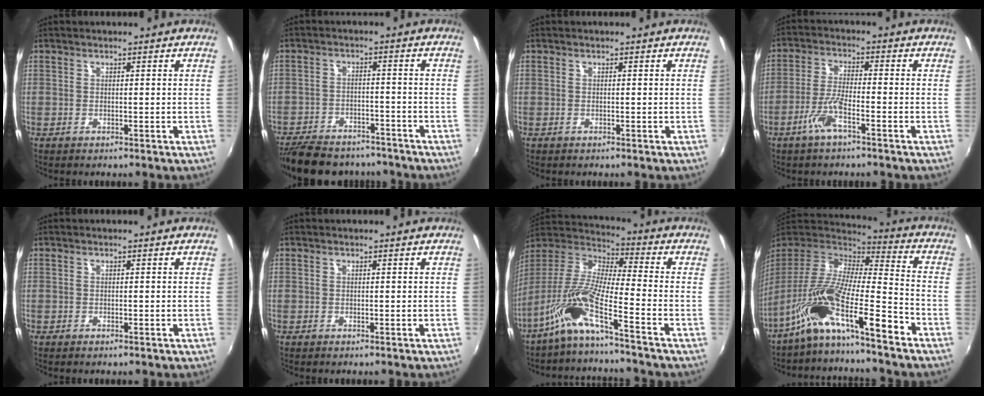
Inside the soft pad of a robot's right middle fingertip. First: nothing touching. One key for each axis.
{"total": 16.9, "fx": -14.1, "fy": 6.4, "fz": 6.7, "tx": -0.156, "ty": -0.006, "tz": -0.204}
{"total": 0.0}
{"total": 6.1, "fx": -3.5, "fy": 0.9, "fz": 4.9, "tx": -0.108, "ty": -0.001, "tz": -0.070}
{"total": 0.7, "fx": -0.5, "fy": 0.3, "fz": 0.3, "tx": -0.007, "ty": -0.003, "tz": -0.010}
{"total": 0.0}
{"total": 11.3, "fx": -7.4, "fy": 0.0, "fz": 8.5, "tx": -0.163, "ty": 0.000, "tz": -0.155}
{"total": 16.8, "fx": -11.6, "fy": 2.1, "fz": 12.0, "tx": -0.219, "ty": -0.006, "tz": -0.233}